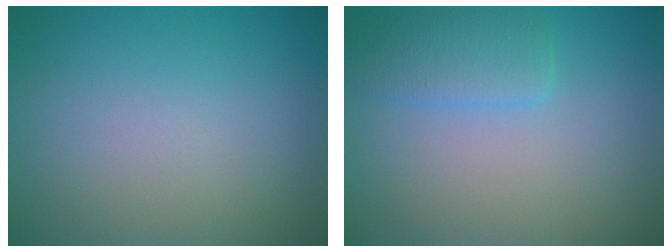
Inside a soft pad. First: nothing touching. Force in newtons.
{"total": 2.3, "press": 2.3, "slide": 0.2}